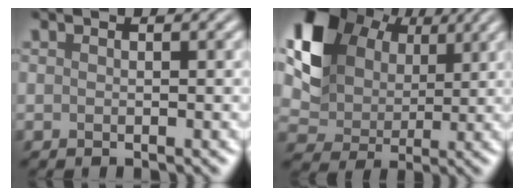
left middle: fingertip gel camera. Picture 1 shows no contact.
{"total": 9.0, "force": [3.6, 6.7, 4.7], "torque": [-0.102, 0.004, 0.065]}